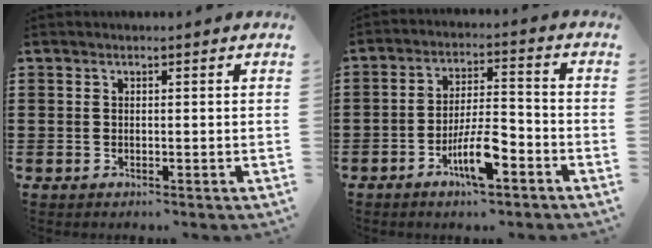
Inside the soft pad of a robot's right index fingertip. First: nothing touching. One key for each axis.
{"total": 8.0, "fx": -4.2, "fy": 2.3, "fz": 6.4, "tx": -0.129, "ty": 0.000, "tz": -0.077}